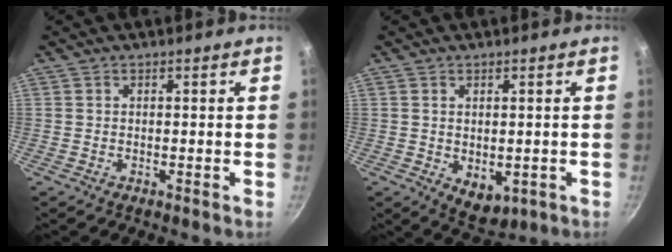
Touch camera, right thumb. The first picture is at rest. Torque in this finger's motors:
{"motor_torque": [-0.37, 0.35, 0.27, 0.57, 0.02]}